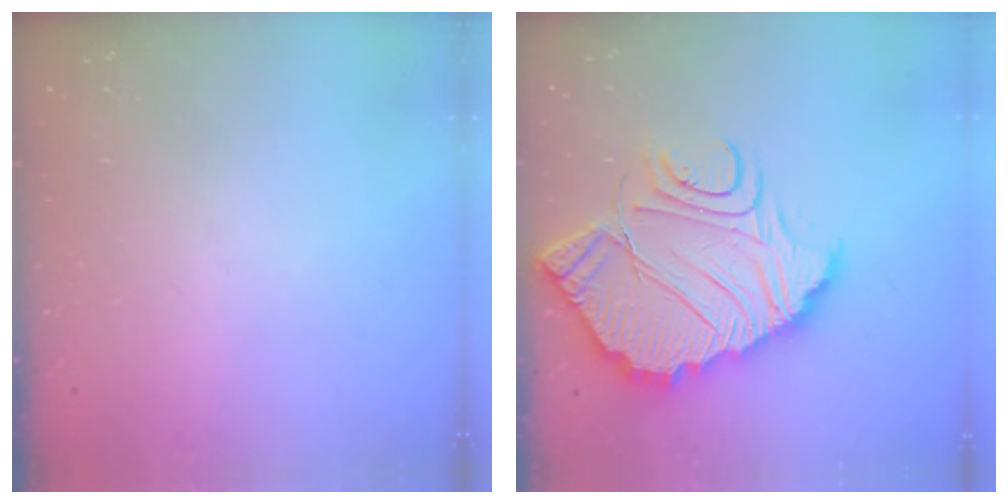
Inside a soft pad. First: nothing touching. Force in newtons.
{"total": 18.5, "press": 18.4, "slide": 1.6}